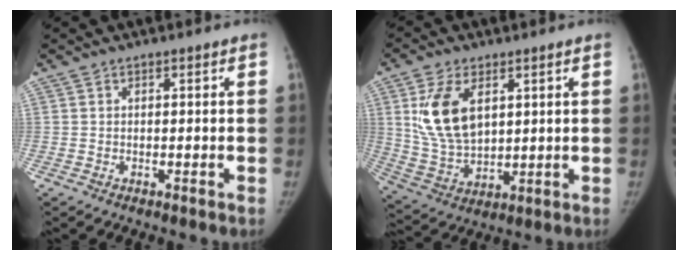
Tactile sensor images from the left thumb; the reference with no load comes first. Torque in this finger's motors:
{"motor_torque": [1.20, 1.38, 1.01, -1.10, 0.41]}